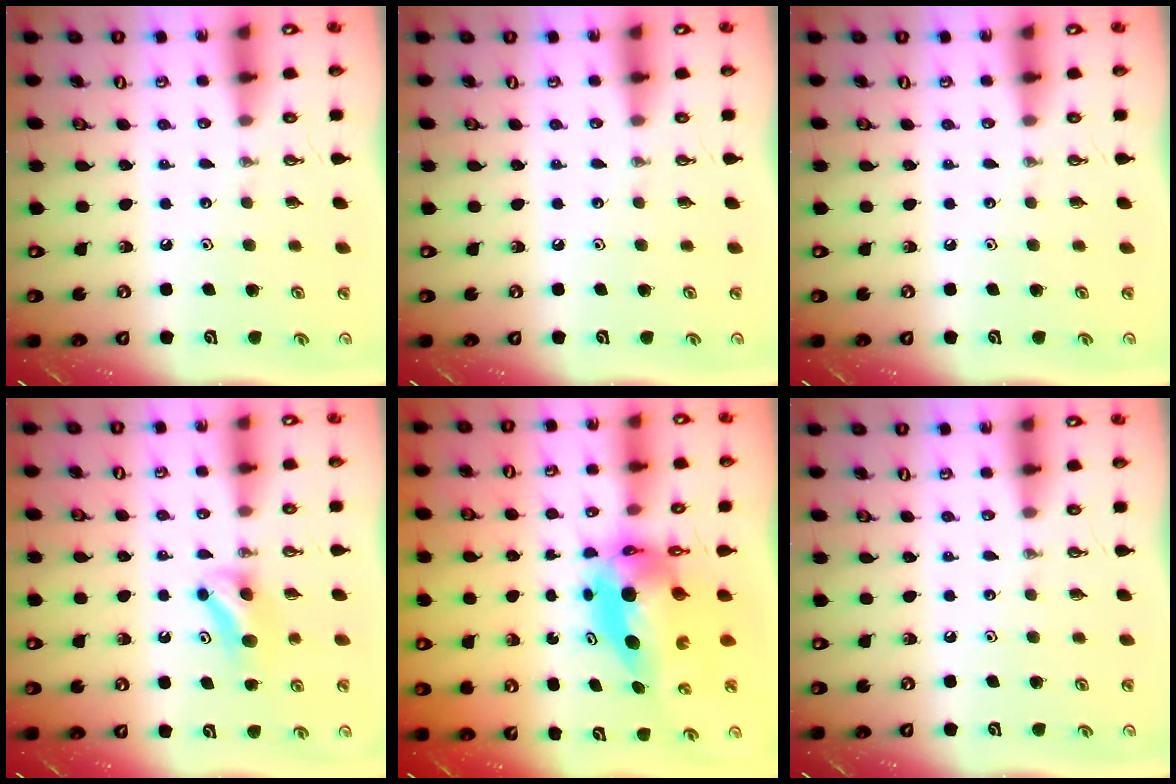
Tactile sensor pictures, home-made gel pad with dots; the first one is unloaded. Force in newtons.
{"total": 0.0}
{"total": 0.0}
{"total": 5.5, "press": 5.4, "slide": 1.2}
{"total": 7.7, "press": 7.7, "slide": 0.9}
{"total": 0.0}